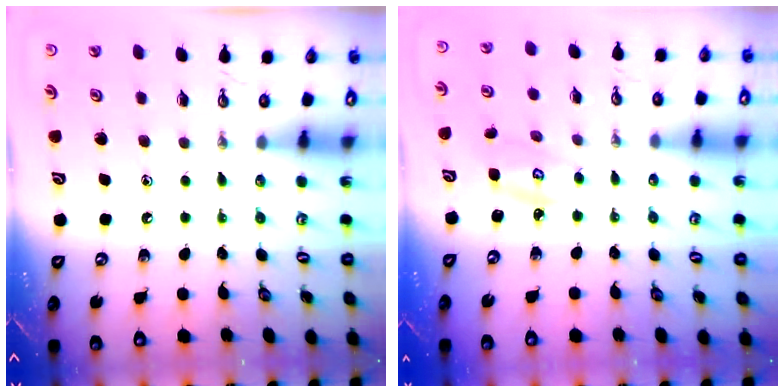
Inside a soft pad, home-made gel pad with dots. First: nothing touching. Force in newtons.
{"total": 2.8, "press": 2.8, "slide": 0.3}